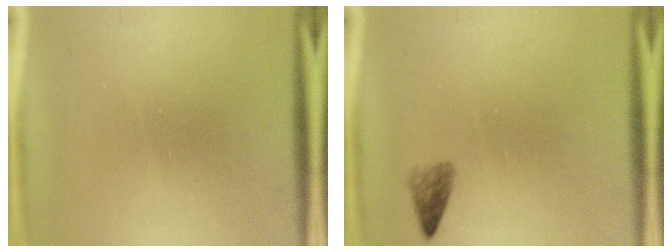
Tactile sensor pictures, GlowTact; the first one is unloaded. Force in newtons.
{"total": 1.7}